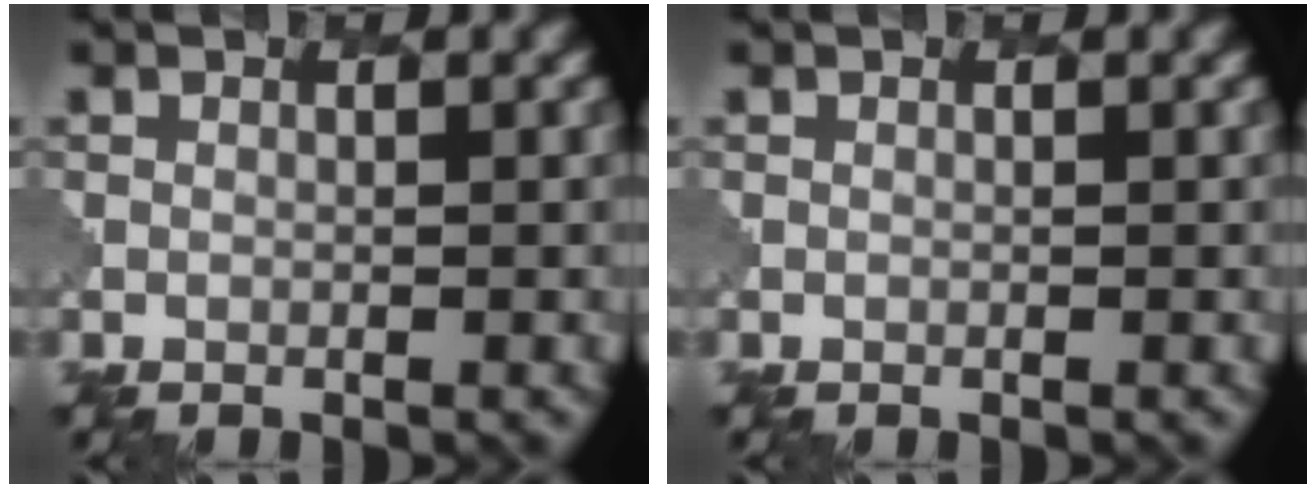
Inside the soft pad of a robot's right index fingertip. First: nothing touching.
{"total": 0.0}